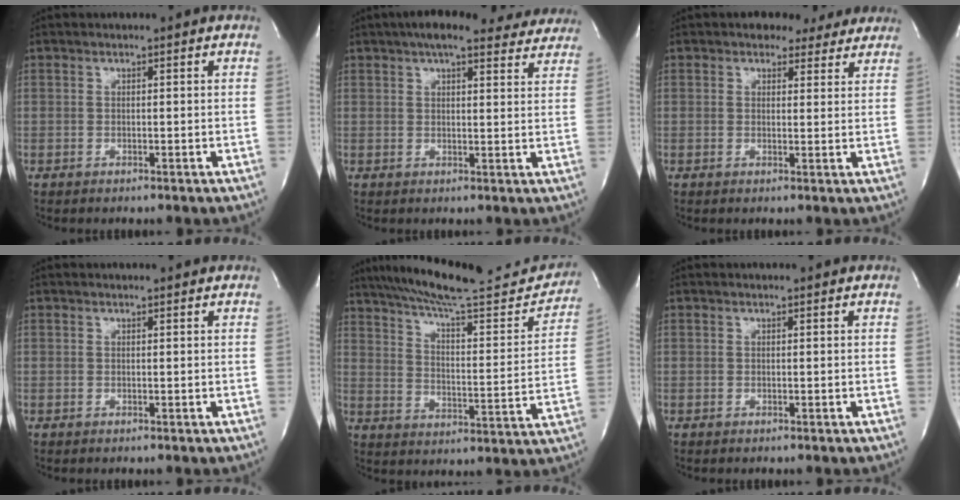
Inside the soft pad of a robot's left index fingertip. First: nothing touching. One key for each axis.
{"total": 15.2, "fx": 13.2, "fy": 3.8, "fz": 6.4, "tx": -0.082, "ty": 0.036, "tz": 0.163}
{"total": 5.2, "fx": 4.3, "fy": 2.7, "fz": 1.0, "tx": -0.007, "ty": 0.007, "tz": 0.045}
{"total": 1.4, "fx": 1.4, "fy": 0.2, "fz": 0.3, "tx": -0.011, "ty": 0.008, "tz": 0.016}
{"total": 24.3, "fx": 21.8, "fy": 3.1, "fz": 10.2, "tx": -0.162, "ty": -0.031, "tz": 0.297}
{"total": 0.7, "fx": 0.7, "fy": 0.1, "fz": 0.1, "tx": -0.008, "ty": 0.007, "tz": 0.010}